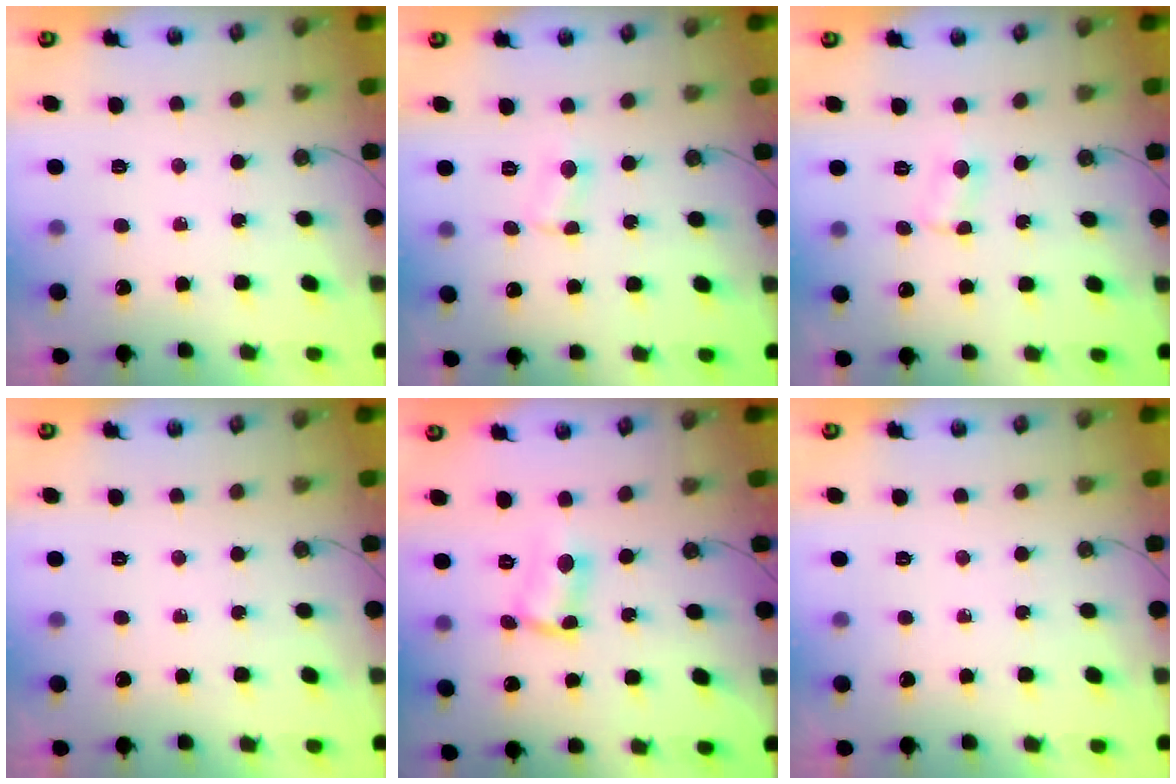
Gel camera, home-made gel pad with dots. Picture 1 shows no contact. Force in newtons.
{"total": 2.5, "press": 2.4, "slide": 0.8}
{"total": 4.6, "press": 3.2, "slide": 3.4}
{"total": 0.0}
{"total": 2.8, "press": 2.8, "slide": 0.6}
{"total": 0.0}